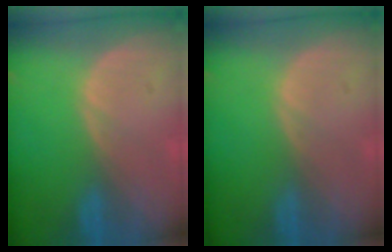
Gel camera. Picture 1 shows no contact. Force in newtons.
{"total": 0.0}